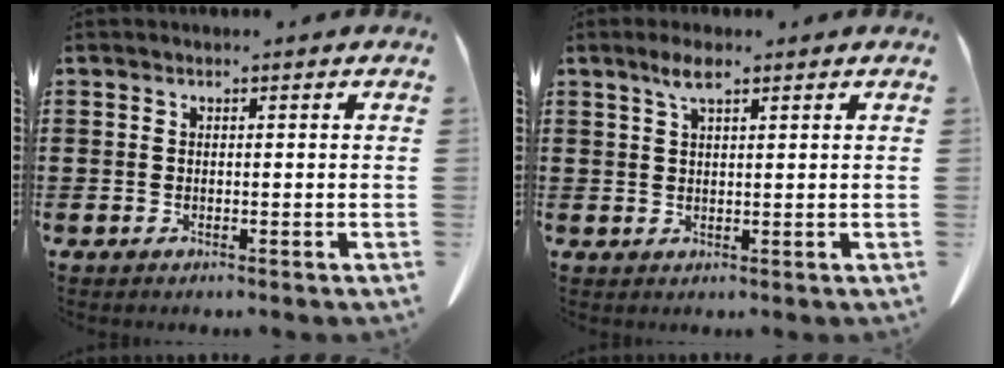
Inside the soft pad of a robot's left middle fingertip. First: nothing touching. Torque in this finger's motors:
{"motor_torque": [0.56, 0.08, 0.07, 0.04]}